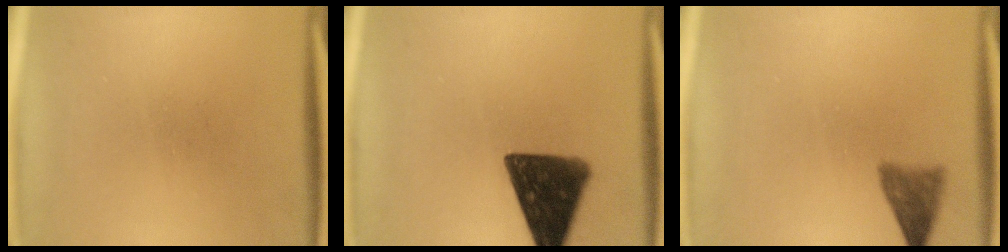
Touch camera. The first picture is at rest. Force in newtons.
{"total": 14.0}
{"total": 3.3}